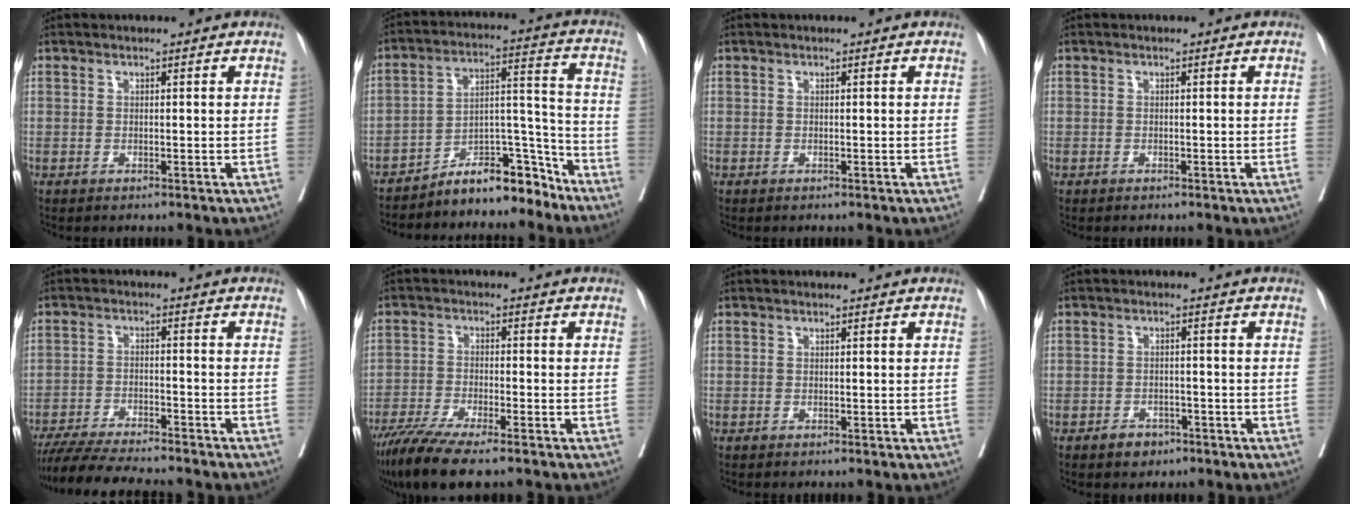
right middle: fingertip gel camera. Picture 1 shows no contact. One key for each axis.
{"total": 10.3, "fx": -9.3, "fy": 2.6, "fz": 3.5, "tx": -0.043, "ty": 0.051, "tz": -0.156}
{"total": 0.0}
{"total": 0.0}
{"total": 13.5, "fx": -12.0, "fy": 1.3, "fz": 6.1, "tx": -0.091, "ty": -0.017, "tz": -0.183}
{"total": 10.3, "fx": -8.1, "fy": 1.0, "fz": 6.2, "tx": -0.100, "ty": -0.024, "tz": -0.136}
{"total": 0.0}
{"total": 2.9, "fx": -2.0, "fy": 1.8, "fz": 1.0, "tx": -0.016, "ty": 0.006, "tz": -0.023}